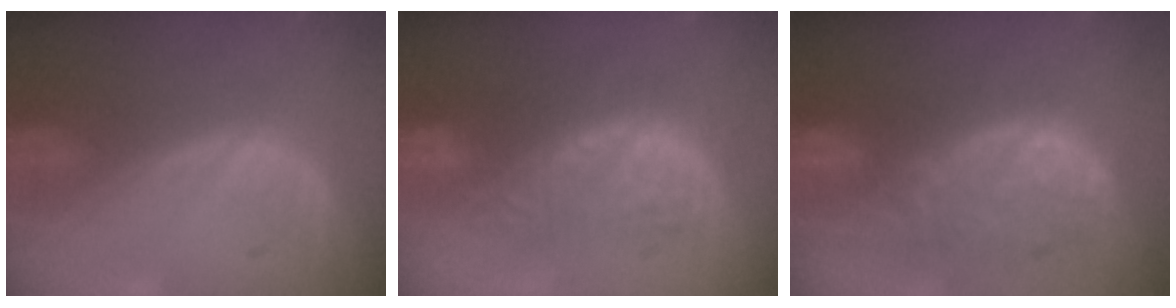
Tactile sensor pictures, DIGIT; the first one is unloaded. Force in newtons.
{"total": 8.7, "press": 8.4, "slide": 2.5}
{"total": 11.5, "press": 9.7, "slide": 6.1}